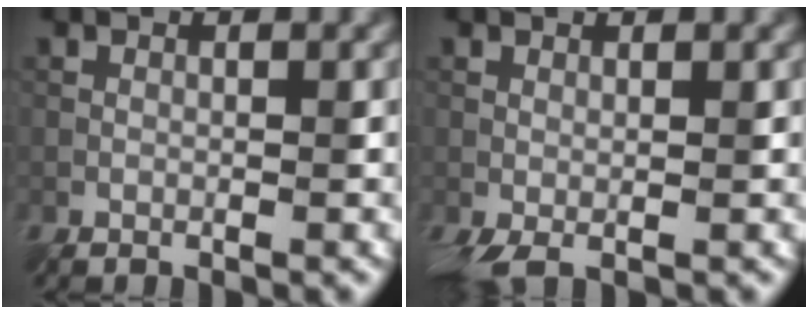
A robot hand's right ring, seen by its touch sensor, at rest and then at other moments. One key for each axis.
{"total": 2.1, "fx": -0.4, "fy": 0.7, "fz": 1.9, "tx": -0.040, "ty": -0.004, "tz": -0.010}